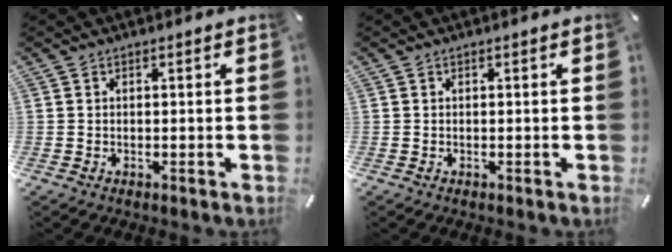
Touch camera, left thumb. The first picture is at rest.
{"total": 0.0}